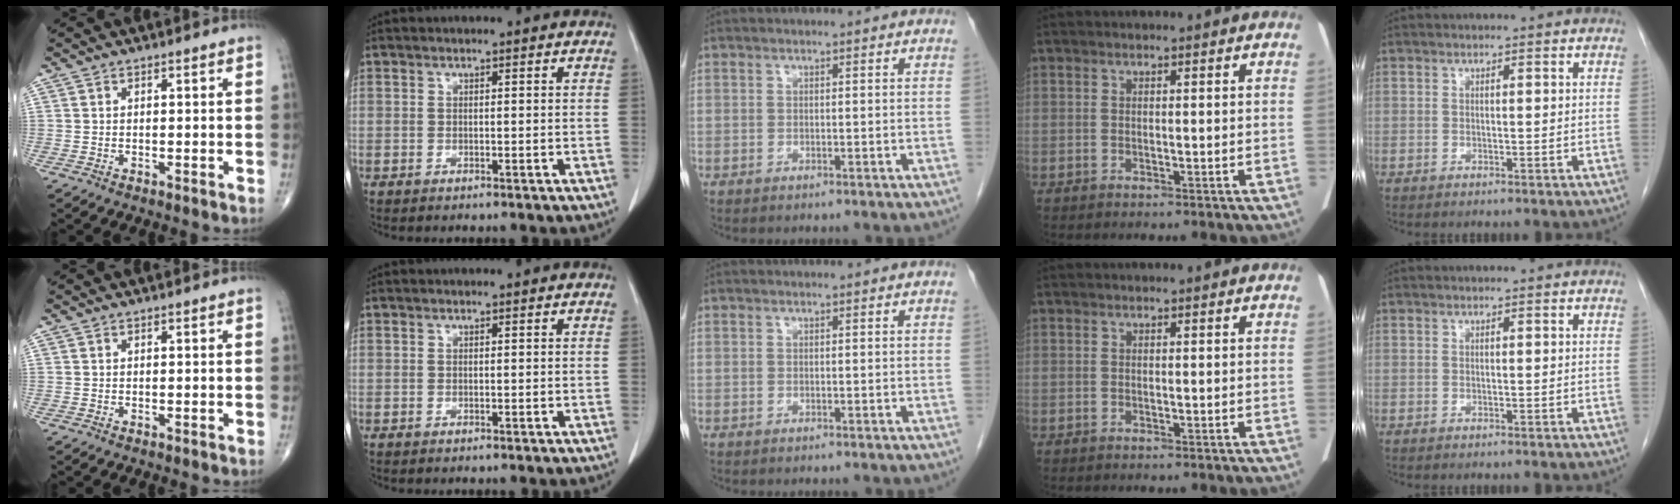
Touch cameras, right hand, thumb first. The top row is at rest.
{}